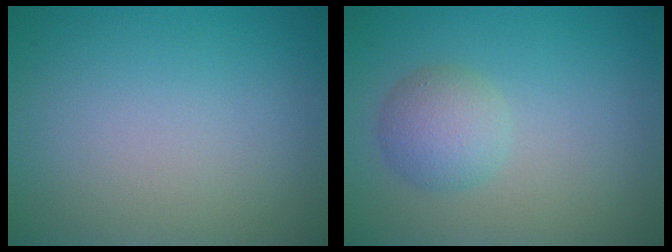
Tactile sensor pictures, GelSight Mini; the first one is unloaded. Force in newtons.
{"total": 2.9, "press": 2.9, "slide": 0.0}